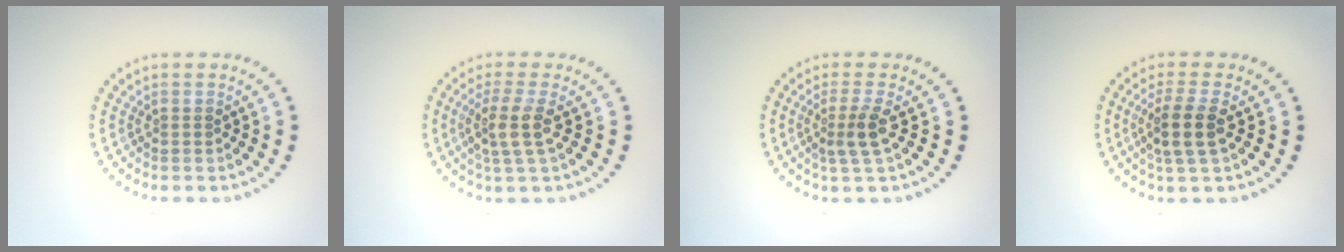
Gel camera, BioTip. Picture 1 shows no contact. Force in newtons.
{"total": 3.0, "press": 2.4, "slide": 1.8}
{"total": 2.4, "press": 1.8, "slide": 1.6}
{"total": 3.1, "press": 2.6, "slide": 1.6}